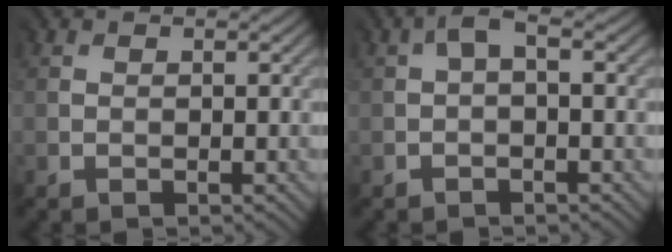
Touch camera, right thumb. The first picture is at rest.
{"total": 1.3, "force": [-0.1, 0.5, 1.2], "torque": [-0.033, 0.005, -0.009]}